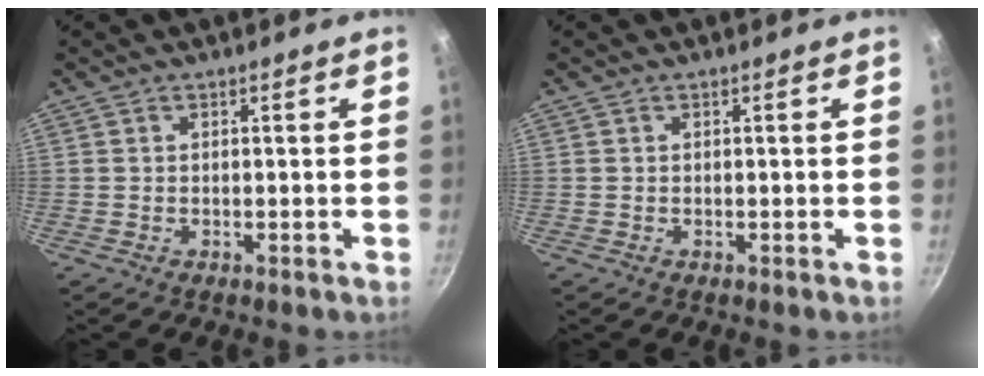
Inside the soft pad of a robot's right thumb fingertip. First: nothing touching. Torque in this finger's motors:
{"motor_torque": [0.00, 0.00, -0.01, 0.01, 0.00]}